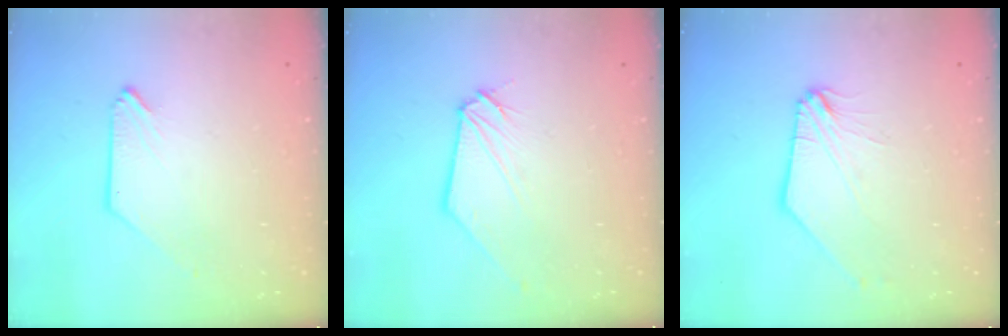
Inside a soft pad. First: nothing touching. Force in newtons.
{"total": 0.5, "press": 0.5, "slide": 0.1}
{"total": 2.5, "press": 2.5, "slide": 0.5}